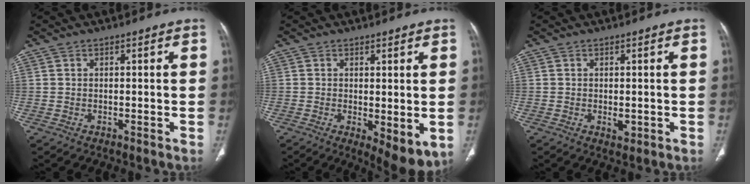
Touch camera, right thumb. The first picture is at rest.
{"total": 7.1, "force": [-1.1, 2.5, 6.6], "torque": [-0.097, -0.025, -0.011]}
{"total": 1.9, "force": [-0.3, 1.0, 1.5], "torque": [-0.023, -0.004, -0.001]}